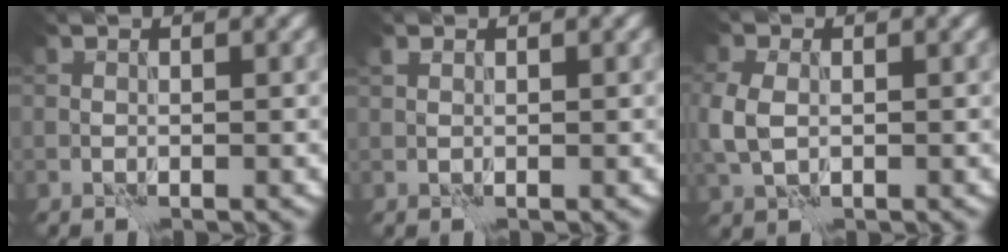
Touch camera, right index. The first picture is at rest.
{"total": 0.9, "force": [0.5, 0.6, 0.4], "torque": [-0.008, 0.001, 0.010]}
{"total": 3.3, "force": [0.0, 2.4, 2.2], "torque": [-0.065, -0.004, -0.001]}